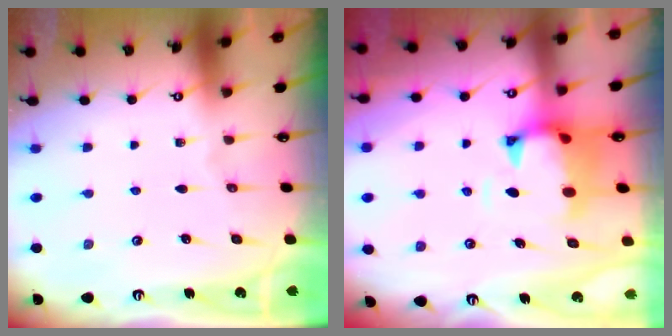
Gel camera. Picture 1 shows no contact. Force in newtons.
{"total": 1.5, "press": 1.1, "slide": 1.1}